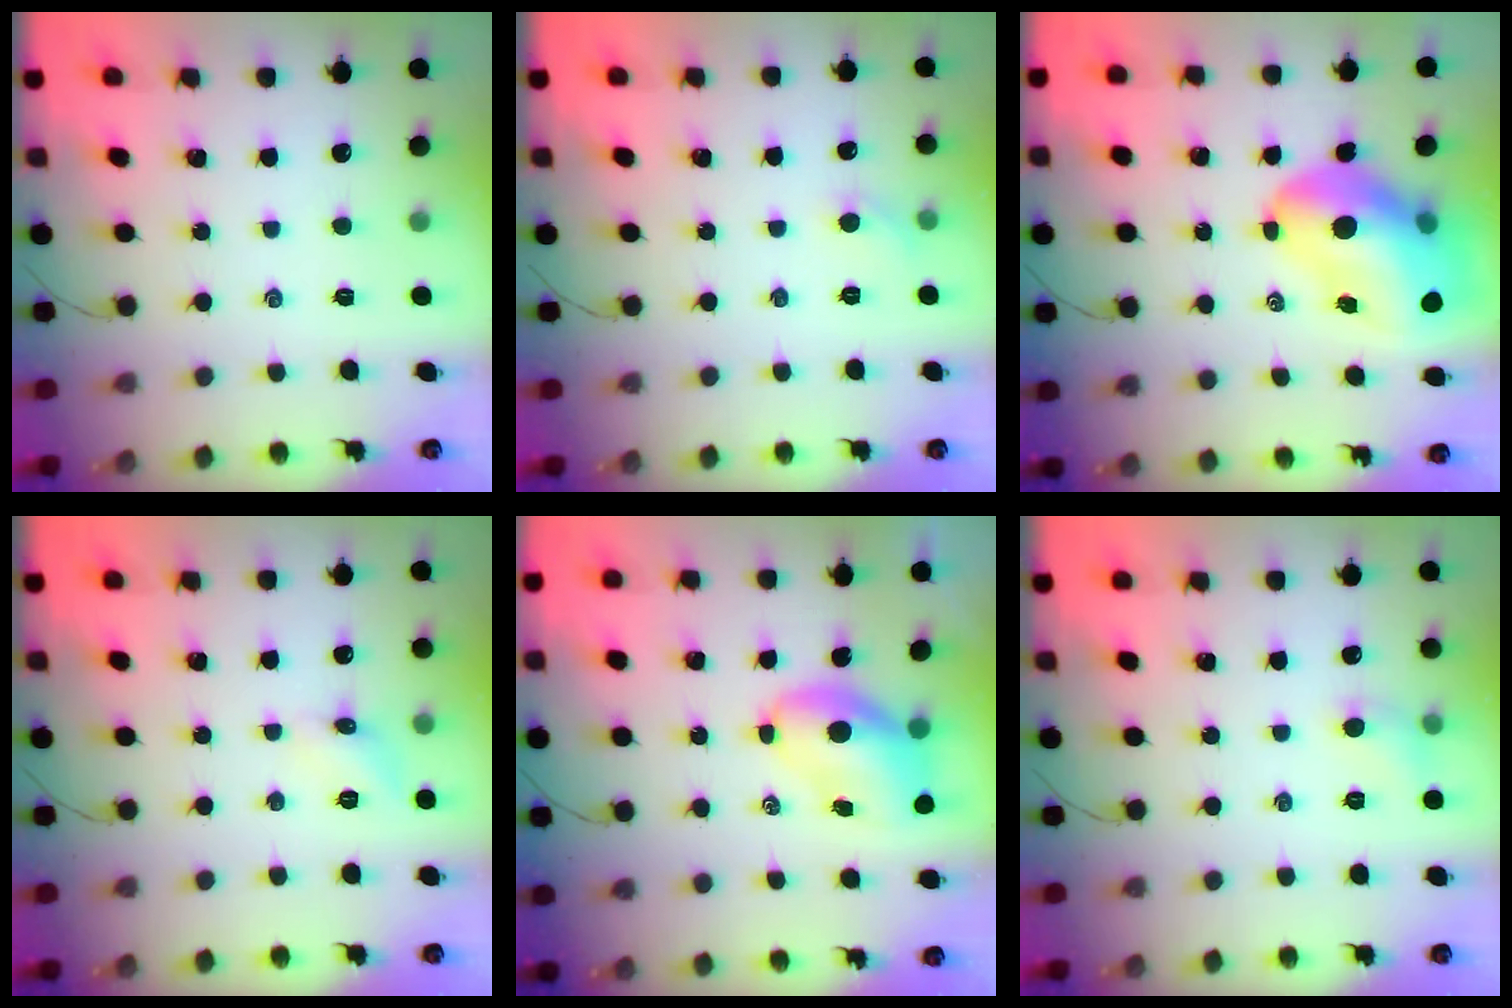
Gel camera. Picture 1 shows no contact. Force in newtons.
{"total": 4.1, "press": 3.8, "slide": 1.4}
{"total": 17.3, "press": 16.5, "slide": 5.1}
{"total": 6.7, "press": 6.5, "slide": 1.6}
{"total": 7.2, "press": 7.0, "slide": 1.5}
{"total": 5.4, "press": 5.2, "slide": 1.7}